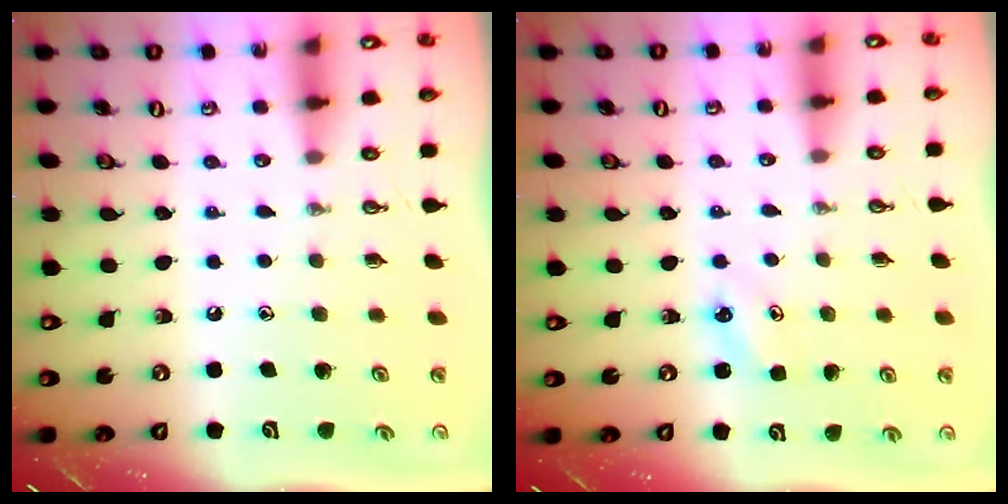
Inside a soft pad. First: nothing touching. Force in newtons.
{"total": 4.0, "press": 4.0, "slide": 0.3}